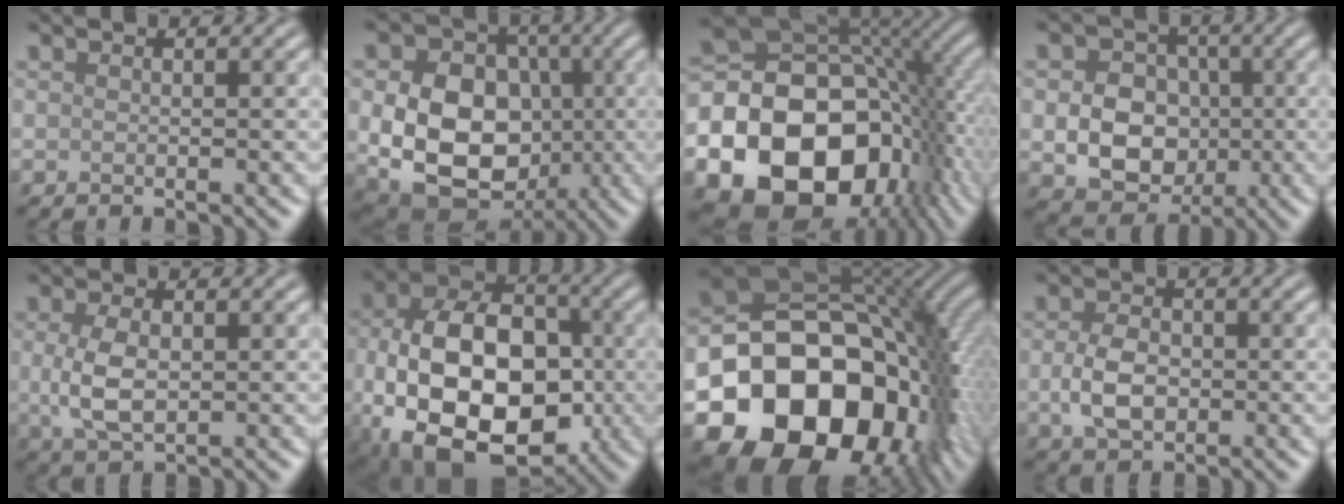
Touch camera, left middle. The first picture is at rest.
{"total": 12.2, "force": [-1.1, 9.3, 7.9], "torque": [-0.126, -0.018, -0.020]}
{"total": 22.6, "force": [-6.7, 17.2, 13.1], "torque": [-0.257, -0.043, -0.116]}
{"total": 7.9, "force": [-0.8, 6.6, 4.3], "torque": [-0.053, -0.006, -0.022]}
{"total": 4.0, "force": [0.1, 2.3, 3.3], "torque": [-0.078, 0.001, 0.005]}
{"total": 15.3, "force": [-2.9, 10.0, 11.2], "torque": [-0.197, -0.018, -0.050]}
{"total": 22.1, "force": [-7.5, 16.5, 12.6], "torque": [-0.194, -0.038, -0.132]}
{"total": 3.8, "force": [-0.4, 2.6, 2.8], "torque": [-0.060, -0.002, -0.009]}